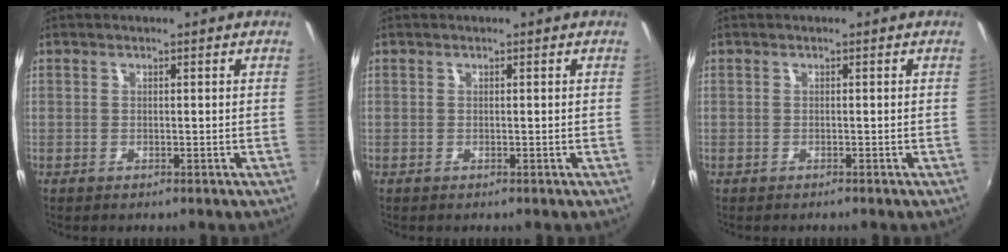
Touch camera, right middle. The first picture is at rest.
{"total": 0.0}
{"total": 0.0}